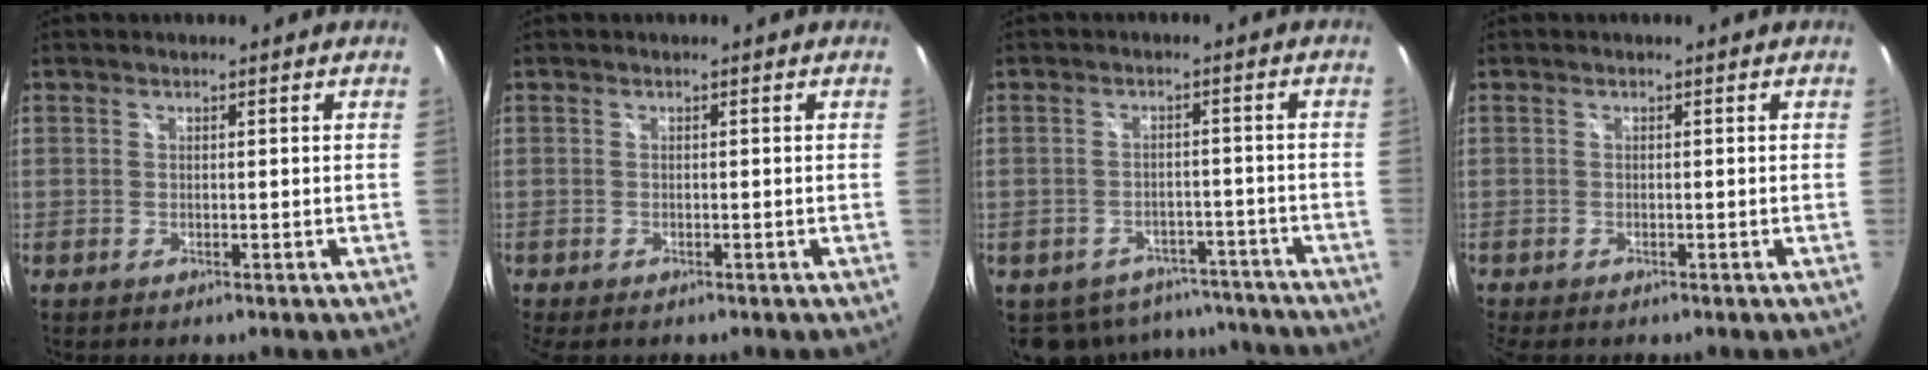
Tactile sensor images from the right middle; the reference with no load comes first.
{"total": 2.1, "force": [-1.5, 0.8, 1.3], "torque": [-0.025, -0.013, -0.022]}
{"total": 12.4, "force": [-9.7, 7.0, 3.1], "torque": [-0.077, 0.012, -0.111]}
{"total": 1.8, "force": [-1.5, 0.5, 0.9], "torque": [-0.020, -0.013, -0.025]}